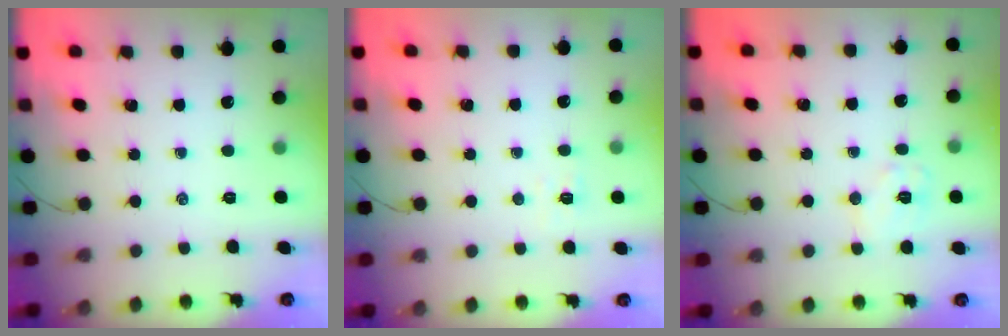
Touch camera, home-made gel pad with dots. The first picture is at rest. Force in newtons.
{"total": 2.8, "press": 2.7, "slide": 0.8}
{"total": 7.3, "press": 7.2, "slide": 1.0}